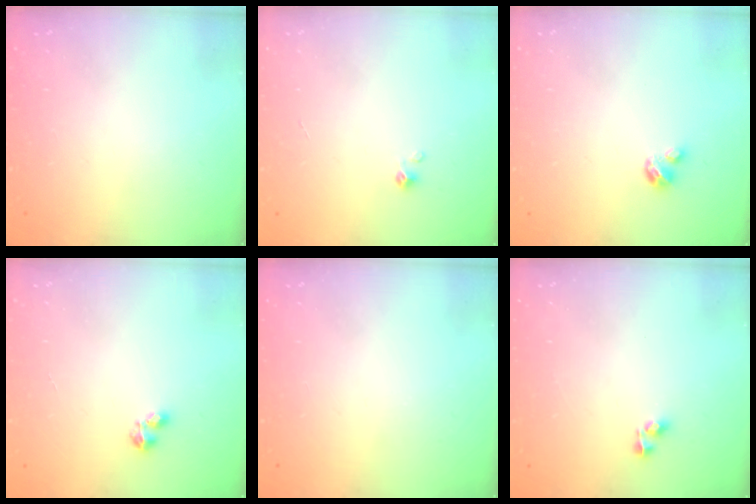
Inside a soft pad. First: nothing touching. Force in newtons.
{"total": 0.0}
{"total": 2.9, "press": 2.9, "slide": 0.3}
{"total": 2.3, "press": 2.3, "slide": 0.4}
{"total": 0.0}
{"total": 2.7, "press": 2.7, "slide": 0.4}